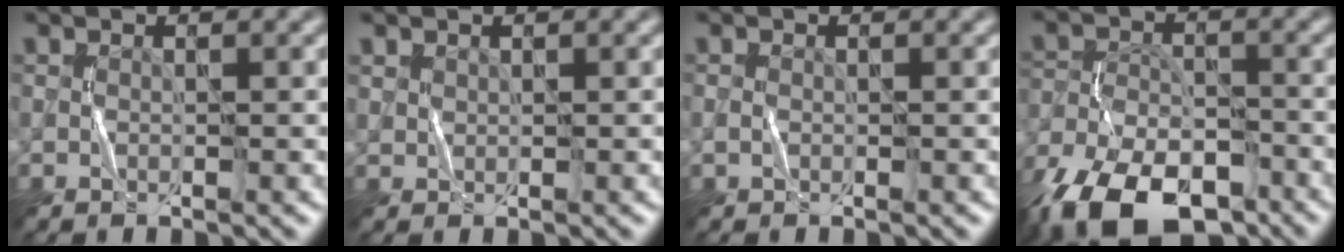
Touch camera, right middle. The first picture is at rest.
{"total": 0.7, "force": [0.6, 0.4, -0.1], "torque": [0.003, -0.001, 0.016]}
{"total": 0.6, "force": [-0.1, 0.4, 0.4], "torque": [-0.010, 0.001, -0.003]}
{"total": 13.6, "force": [-10.2, 6.0, 6.8], "torque": [-0.131, -0.033, -0.174]}